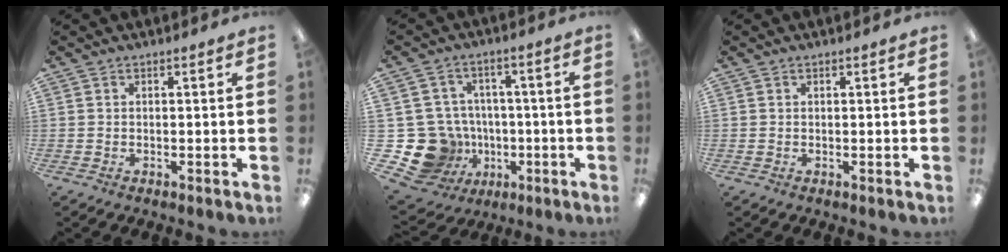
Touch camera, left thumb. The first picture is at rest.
{"total": 15.2, "force": [-3.3, 14.1, 4.7], "torque": [-0.117, 0.016, -0.026]}
{"total": 0.0}